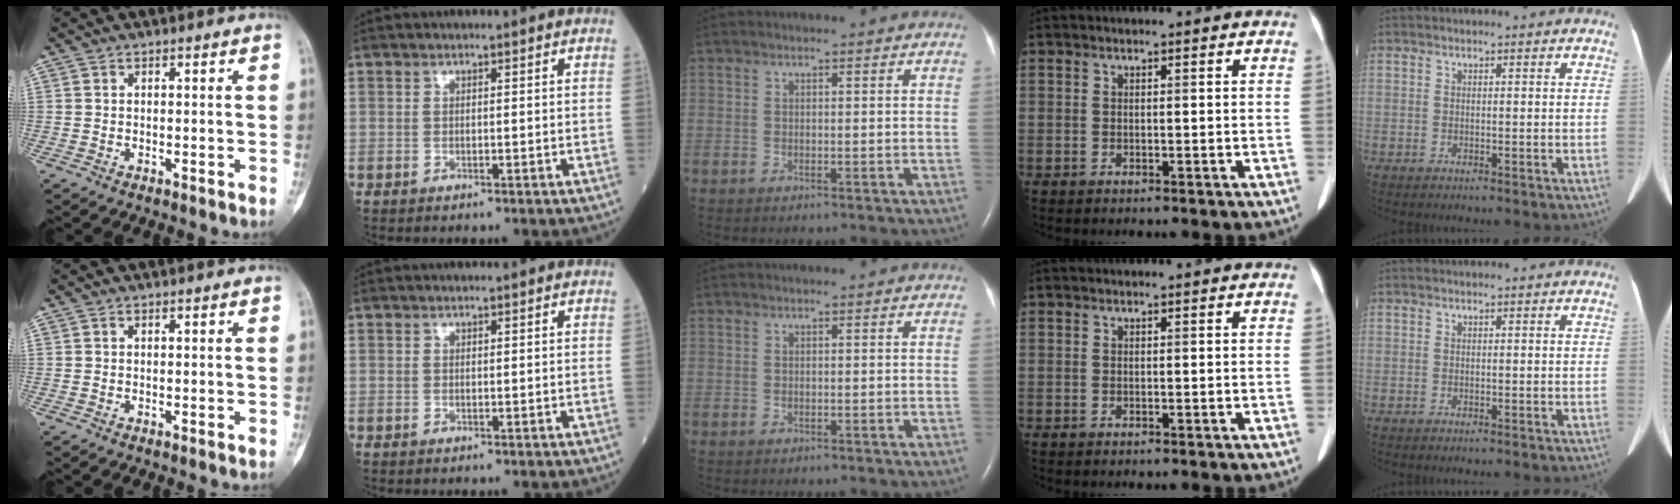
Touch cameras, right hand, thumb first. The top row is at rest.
{}